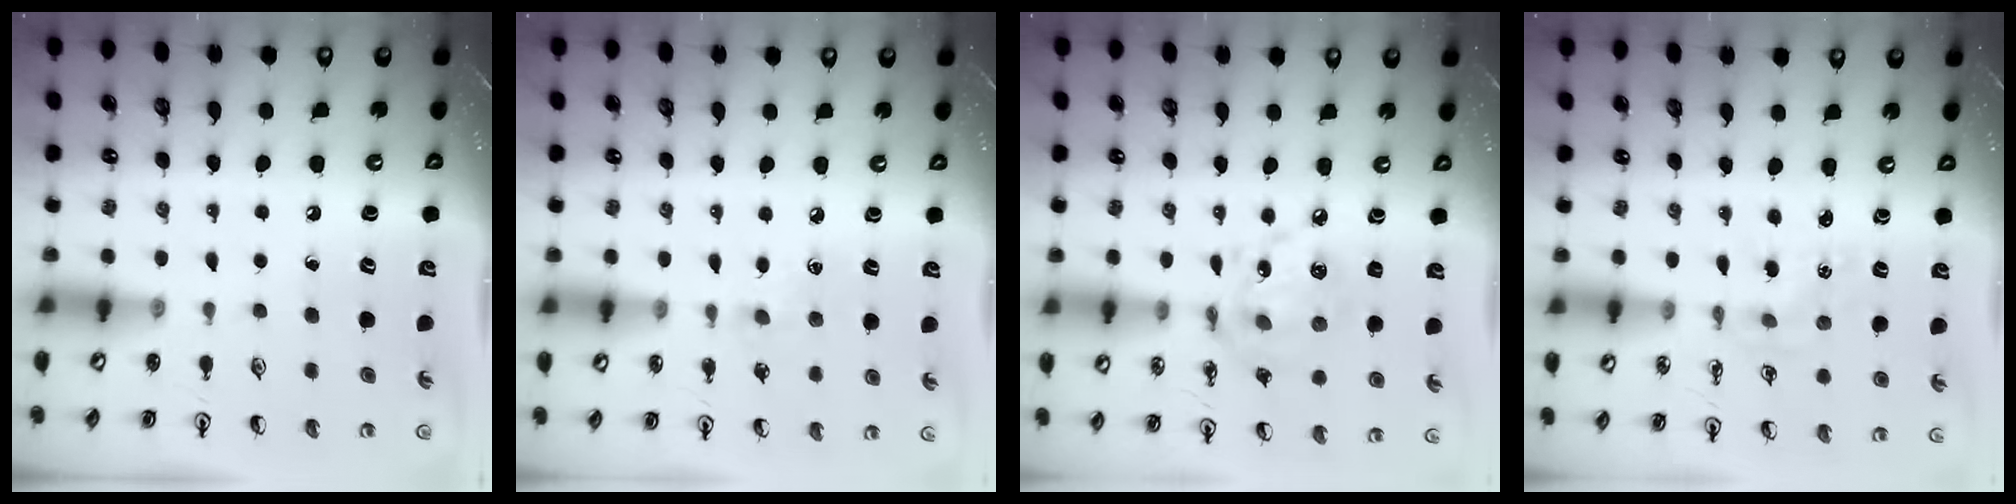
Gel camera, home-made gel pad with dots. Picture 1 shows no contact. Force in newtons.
{"total": 6.0, "press": 6.0, "slide": 0.7}
{"total": 11.7, "press": 11.7, "slide": 0.8}
{"total": 1.8, "press": 1.8, "slide": 0.2}